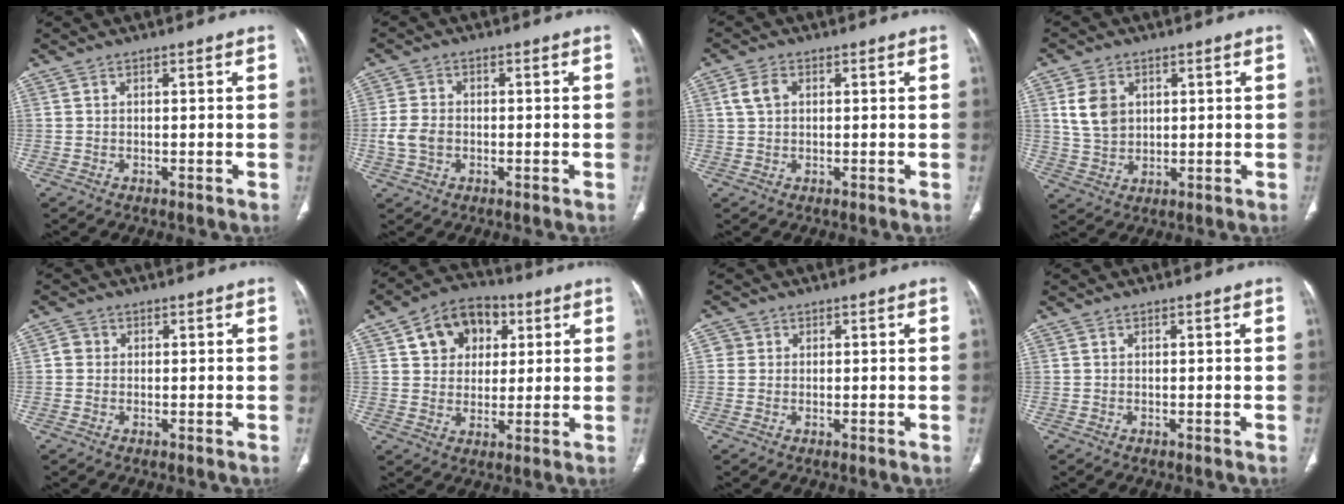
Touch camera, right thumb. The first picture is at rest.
{"total": 4.9, "force": [-0.9, 3.7, 3.1], "torque": [-0.065, 0.009, -0.017]}
{"total": 3.4, "force": [0.9, 2.4, 2.3], "torque": [-0.049, 0.008, 0.019]}
{"total": 7.0, "force": [2.0, 5.4, 4.1], "torque": [-0.060, -0.007, 0.045]}
{"total": 1.9, "force": [0.1, 1.8, 0.6], "torque": [-0.001, 0.004, -0.002]}
{"total": 11.7, "force": [4.4, 8.9, 6.2], "torque": [-0.060, -0.003, 0.066]}
{"total": 2.0, "force": [0.4, 1.9, 0.2], "torque": [0.010, 0.003, 0.002]}
{"total": 0.0}